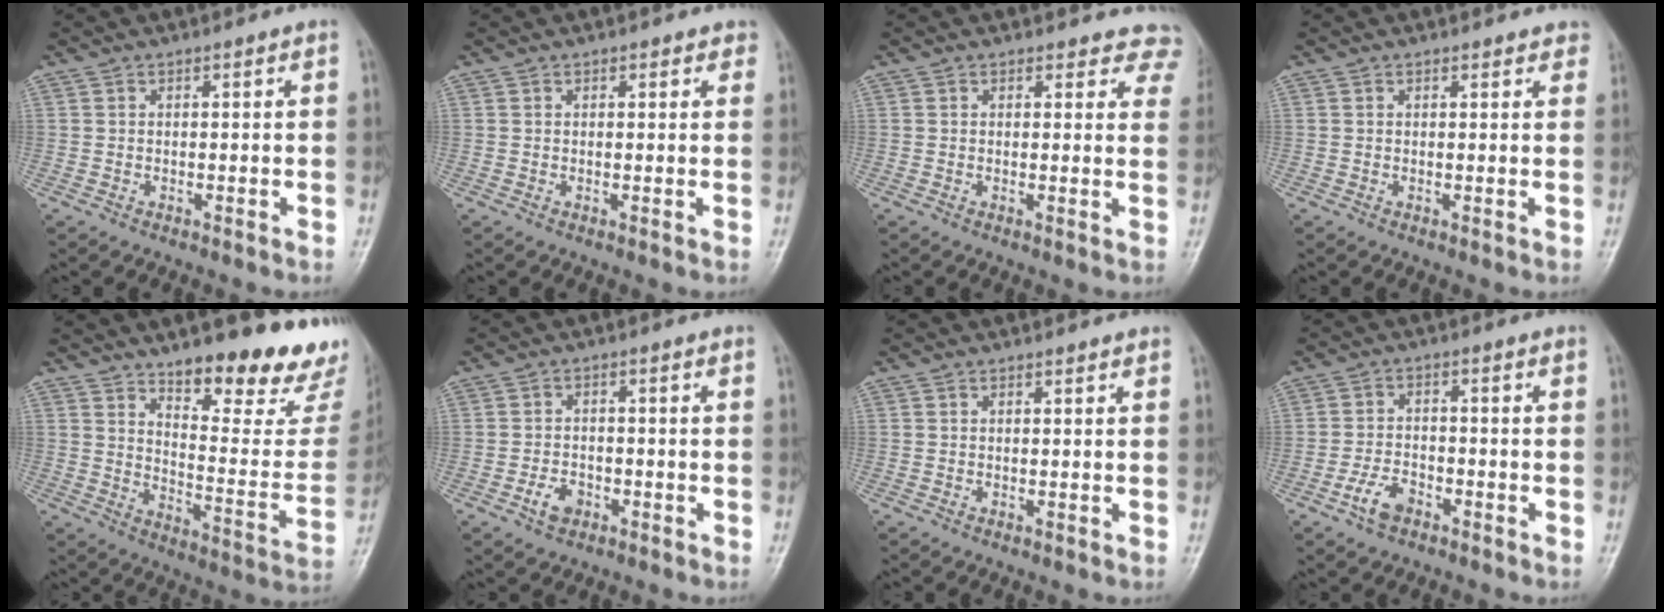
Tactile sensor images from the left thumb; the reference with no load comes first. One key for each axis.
{"total": 1.8, "fx": 1.1, "fy": 1.1, "fz": 0.8, "tx": 0.010, "ty": -0.002, "tz": 0.007}
{"total": 6.8, "fx": 6.1, "fy": 3.1, "fz": 0.2, "tx": 0.053, "ty": -0.024, "tz": 0.034}
{"total": 2.5, "fx": 2.1, "fy": 1.1, "fz": 0.5, "tx": 0.019, "ty": -0.007, "tz": 0.010}
{"total": 22.6, "fx": 16.8, "fy": 6.7, "fz": 13.5, "tx": -0.134, "ty": -0.119, "tz": 0.227}
{"total": 3.7, "fx": -1.8, "fy": 2.6, "fz": 2.0, "tx": -0.027, "ty": 0.010, "tz": -0.031}
{"total": 0.7, "fx": 0.6, "fy": 0.3, "fz": 0.2, "tx": -0.005, "ty": -0.003, "tz": 0.007}
{"total": 4.7, "fx": -2.7, "fy": 2.7, "fz": 2.8, "tx": -0.049, "ty": 0.017, "tz": -0.053}